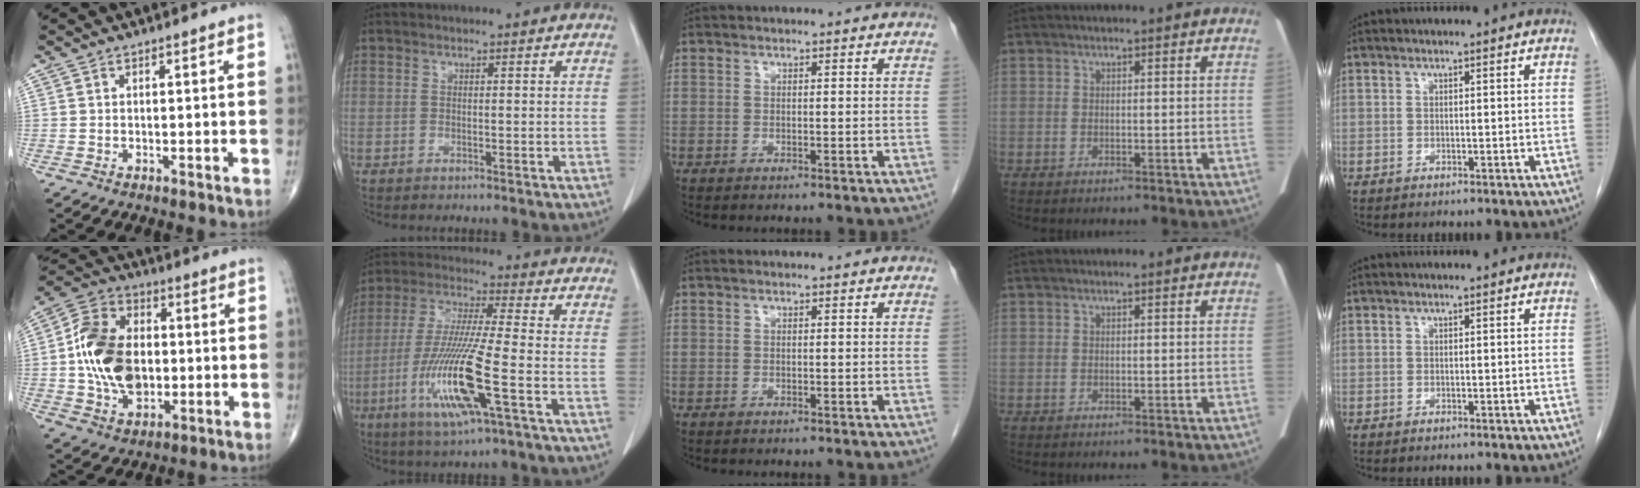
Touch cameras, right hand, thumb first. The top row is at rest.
{"thumb": {"total": 17.1, "force": [-0.2, 11.6, 12.6], "torque": [-0.212, 0.017, -0.002]}, "index": {"total": 14.9, "force": [-5.0, 0.3, 14.0], "torque": [-0.293, -0.021, -0.098]}}